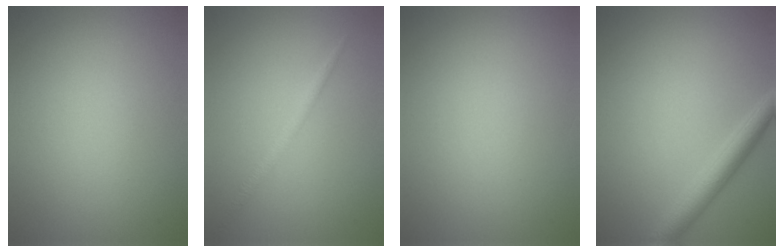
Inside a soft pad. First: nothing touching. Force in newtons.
{"total": 1.3, "press": 1.3, "slide": 0.0}
{"total": 0.0}
{"total": 3.0, "press": 3.0, "slide": 0.0}